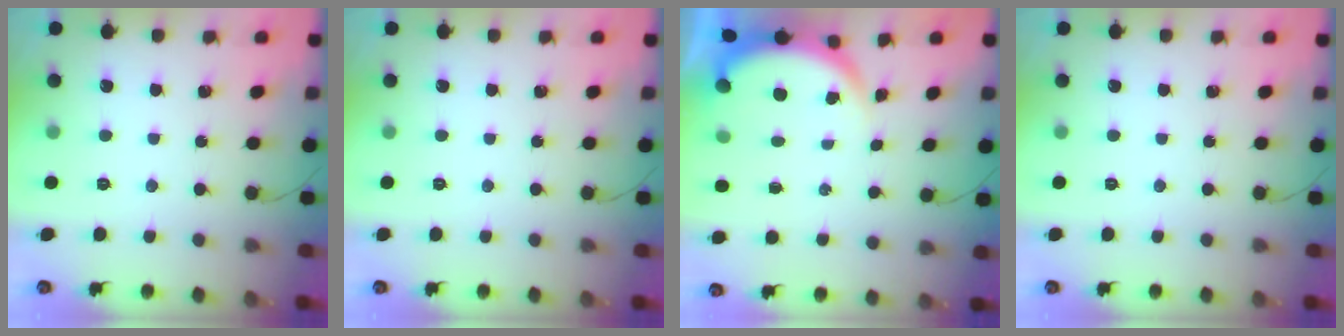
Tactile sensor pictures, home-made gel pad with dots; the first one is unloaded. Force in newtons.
{"total": 0.0}
{"total": 4.1, "press": 4.1, "slide": 0.1}
{"total": 0.0}